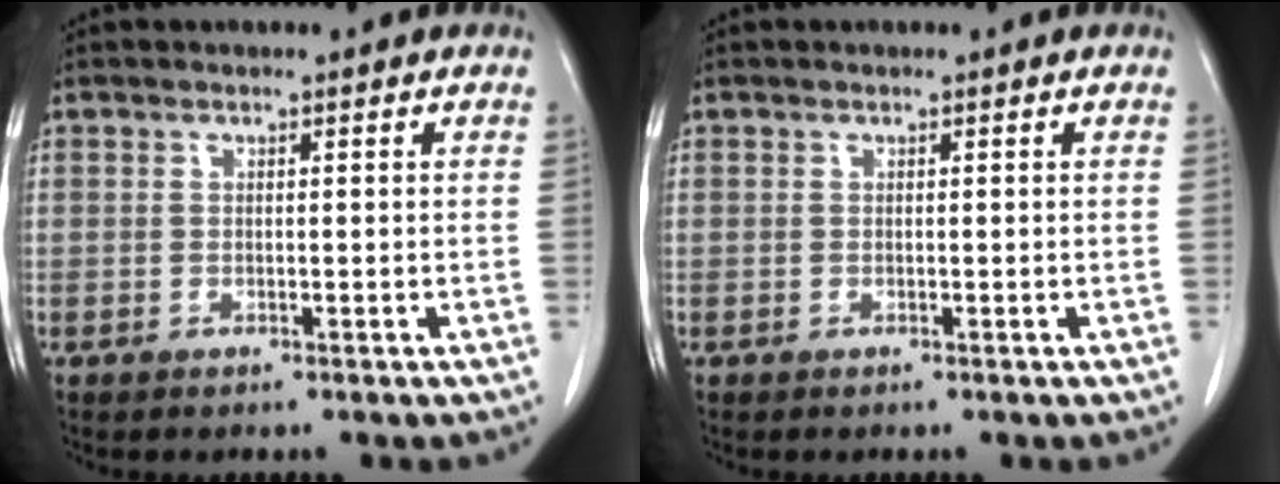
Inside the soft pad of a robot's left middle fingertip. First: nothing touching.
{"total": 0.0}